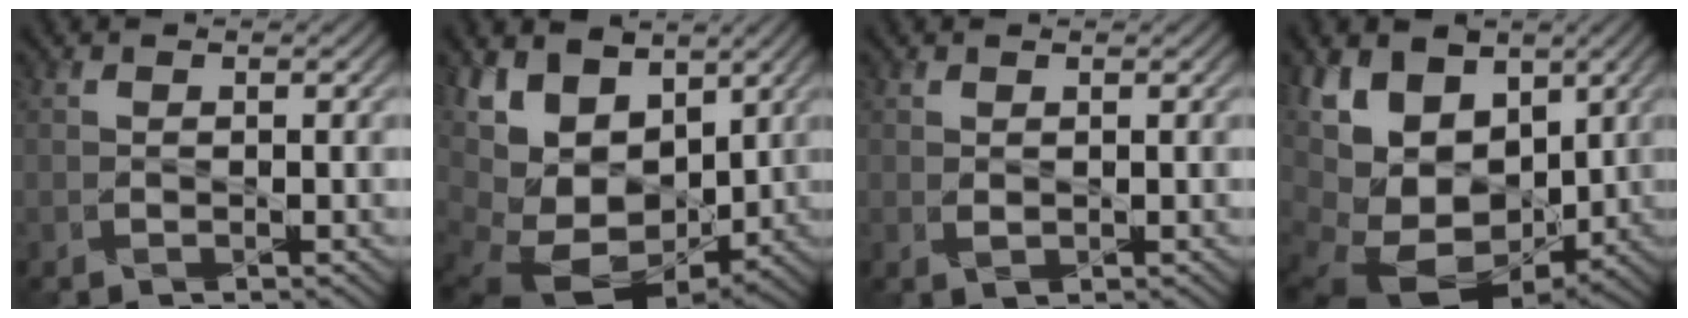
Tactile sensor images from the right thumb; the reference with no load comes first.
{"total": 13.9, "force": [2.0, 9.7, 9.7], "torque": [-0.204, -0.013, 0.064]}
{"total": 0.6, "force": [0.4, 0.3, 0.4], "torque": [-0.009, -0.003, 0.009]}
{"total": 15.3, "force": [0.8, 11.0, 10.7], "torque": [-0.218, -0.017, 0.042]}